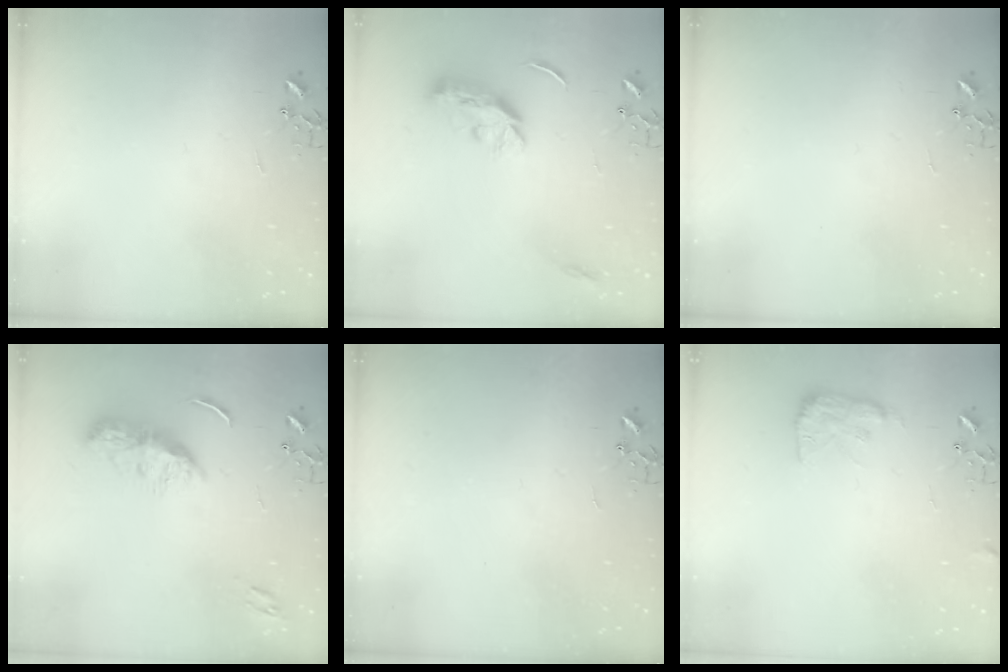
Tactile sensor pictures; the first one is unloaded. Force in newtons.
{"total": 9.9, "press": 9.9, "slide": 0.3}
{"total": 0.0}
{"total": 10.4, "press": 10.4, "slide": 0.0}
{"total": 0.0}
{"total": 9.2, "press": 9.2, "slide": 0.3}